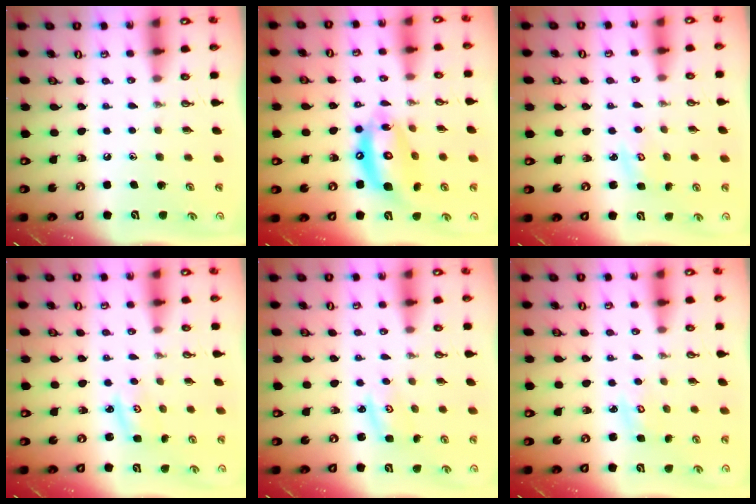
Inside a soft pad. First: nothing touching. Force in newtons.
{"total": 14.0, "press": 13.9, "slide": 1.4}
{"total": 2.9, "press": 2.9, "slide": 0.3}
{"total": 2.3, "press": 2.3, "slide": 0.3}
{"total": 2.3, "press": 2.3, "slide": 0.3}
{"total": 3.0, "press": 3.0, "slide": 0.3}